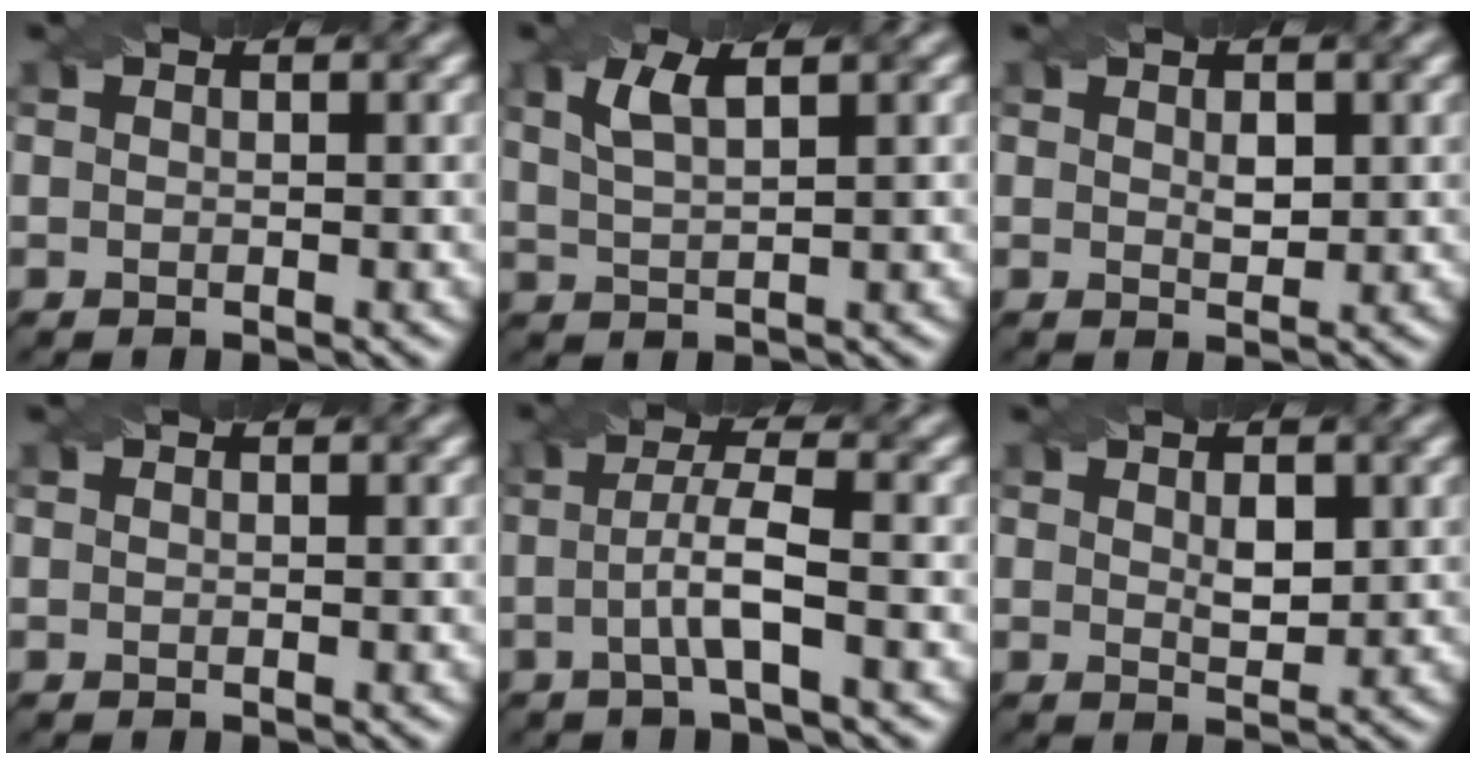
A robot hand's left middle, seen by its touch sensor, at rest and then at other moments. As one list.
[{"total": 3.0, "force": [1.5, 0.8, 2.5], "torque": [-0.051, 0.003, 0.032]}, {"total": 1.6, "force": [0.4, 0.8, 1.2], "torque": [-0.021, -0.002, 0.010]}, {"total": 0.0}, {"total": 3.6, "force": [-0.7, 0.5, 3.5], "torque": [-0.067, 0.003, -0.015]}, {"total": 2.1, "force": [0.6, 1.1, 1.7], "torque": [-0.028, -0.003, 0.014]}]